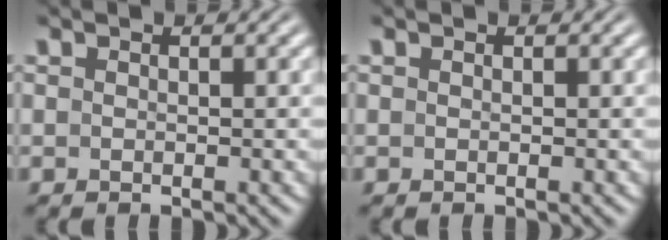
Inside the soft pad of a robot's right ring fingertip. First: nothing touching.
{"total": 0.0}